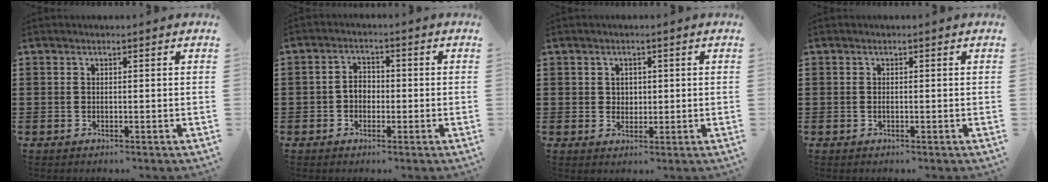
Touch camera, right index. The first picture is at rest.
{"total": 2.6, "force": [-0.7, 1.9, 1.6], "torque": [-0.033, 0.005, -0.015]}
{"total": 1.8, "force": [0.7, 1.6, 0.5], "torque": [-0.014, 0.009, 0.012]}
{"total": 0.0}